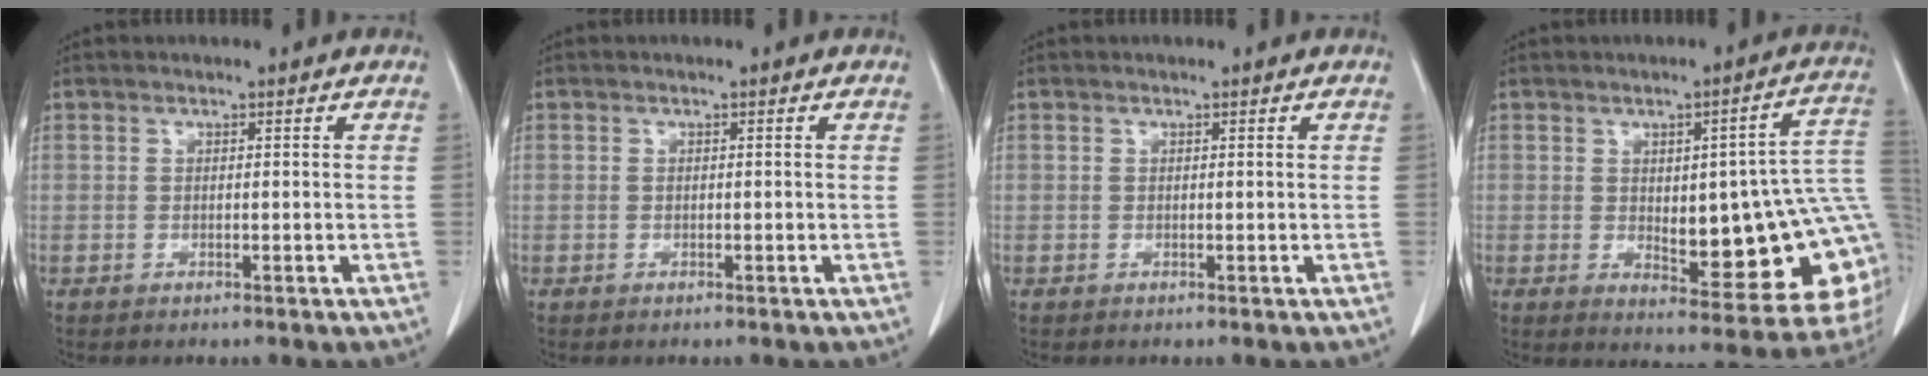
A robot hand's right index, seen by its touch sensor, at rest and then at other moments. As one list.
[{"total": 0.0}, {"total": 0.0}, {"total": 19.4, "force": [-0.3, 5.1, 18.7], "torque": [-0.175, 0.018, 0.013]}]